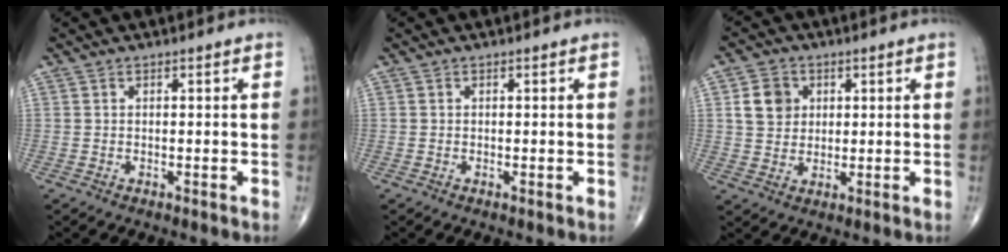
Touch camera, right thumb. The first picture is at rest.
{"total": 0.0}
{"total": 6.4, "force": [1.8, 5.4, 2.9], "torque": [-0.030, -0.004, 0.031]}